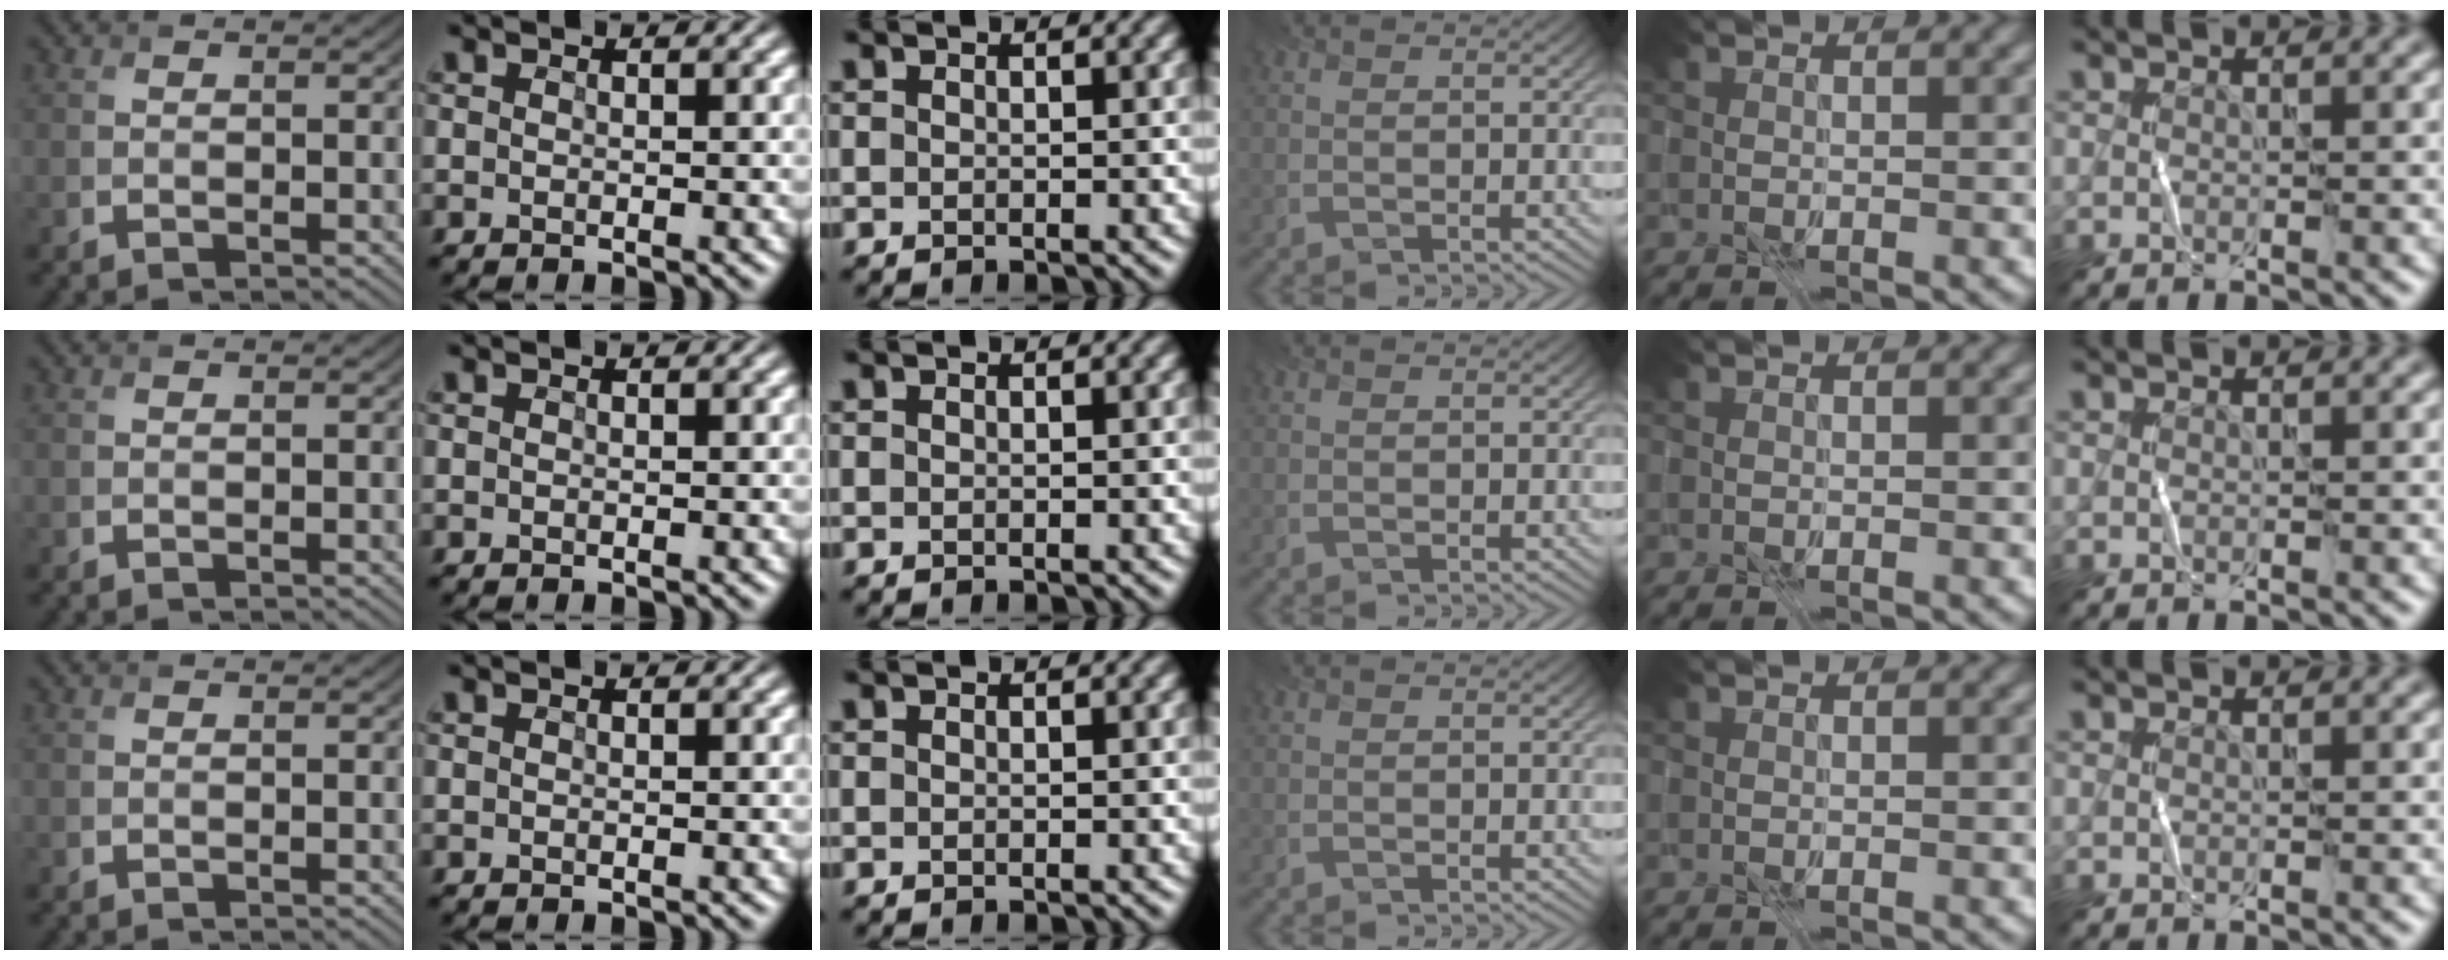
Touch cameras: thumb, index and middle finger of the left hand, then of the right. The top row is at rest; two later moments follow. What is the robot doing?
{"motion": "fold", "object": "file"}